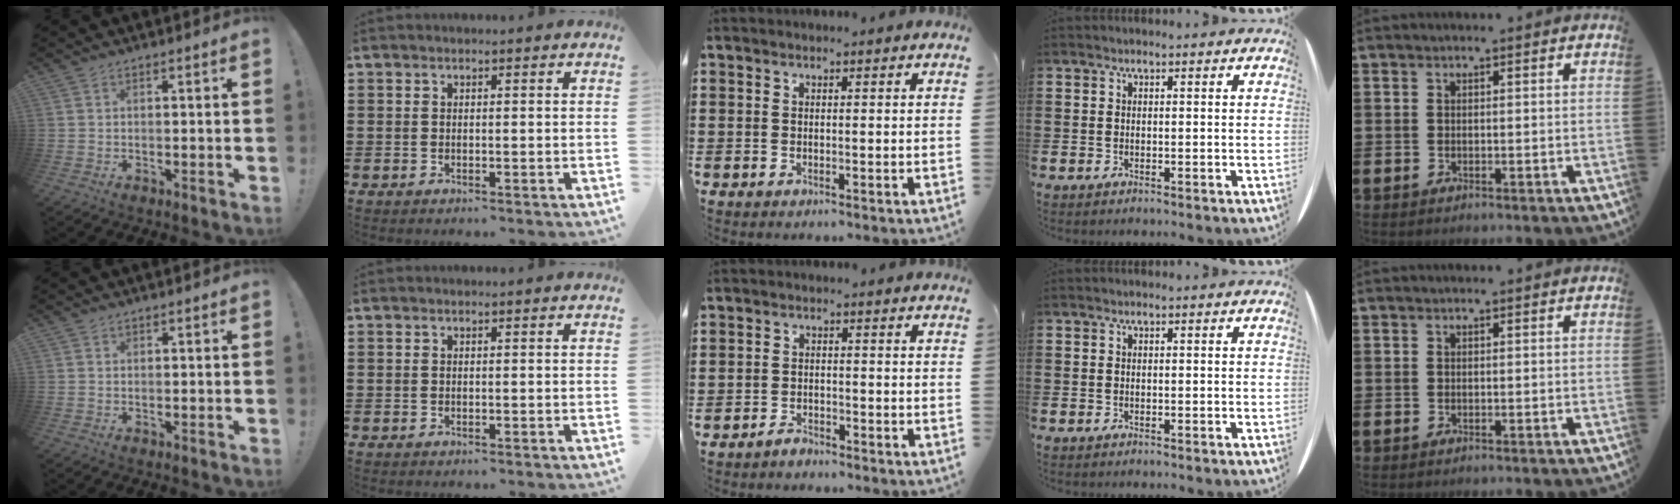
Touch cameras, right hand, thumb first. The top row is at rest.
{"thumb": {"total": 0.5, "force": [0.4, 0.3, -0.1], "torque": [0.009, -0.004, 0.007]}, "middle": {"total": 2.0, "force": [-1.9, 0.5, 0.3], "torque": [-0.011, 0.001, -0.038]}}